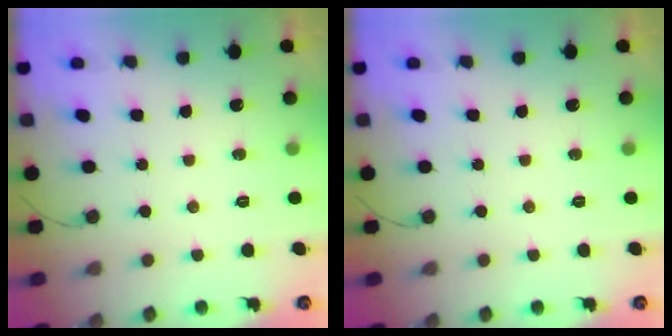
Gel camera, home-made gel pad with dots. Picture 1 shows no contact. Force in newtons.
{"total": 0.0}